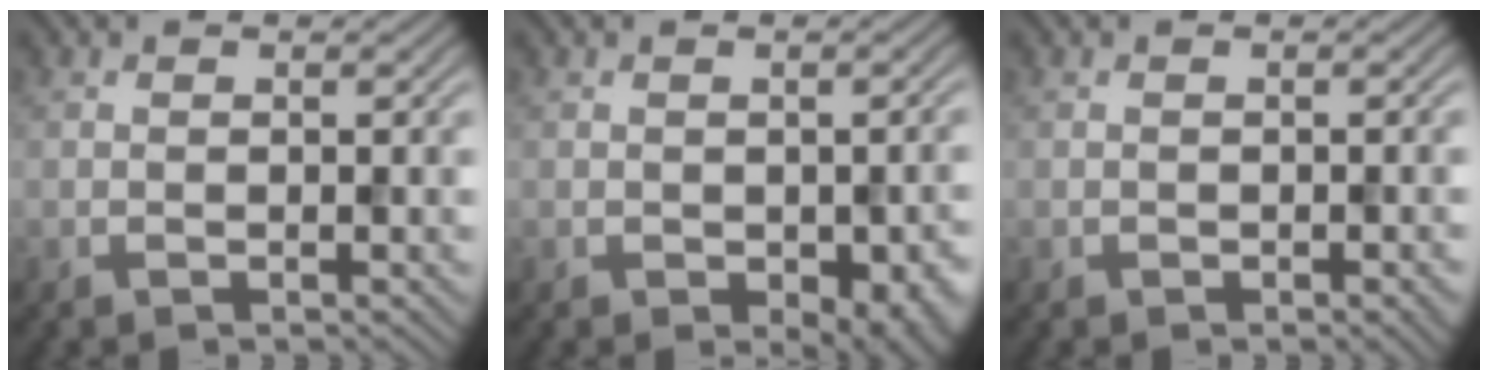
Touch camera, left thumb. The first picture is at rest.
{"total": 5.5, "force": [-2.7, 2.7, 4.0], "torque": [-0.051, -0.027, -0.006]}
{"total": 1.1, "force": [-0.6, 0.2, 0.8], "torque": [-0.005, 0.004, -0.007]}